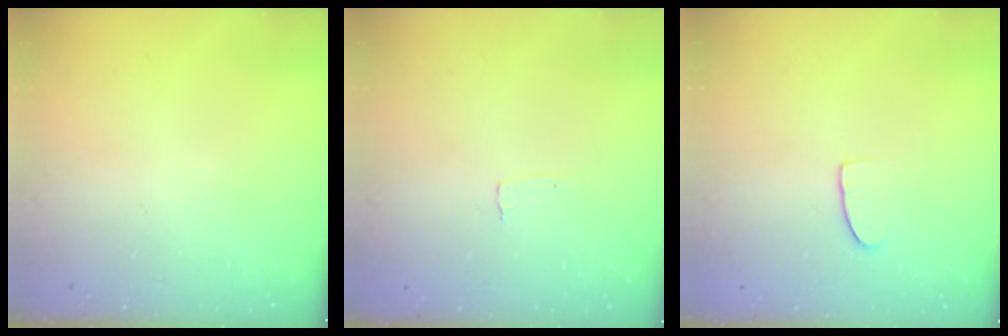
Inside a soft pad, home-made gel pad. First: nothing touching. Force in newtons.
{"total": 3.0, "press": 3.0, "slide": 0.2}
{"total": 6.8, "press": 6.8, "slide": 0.6}